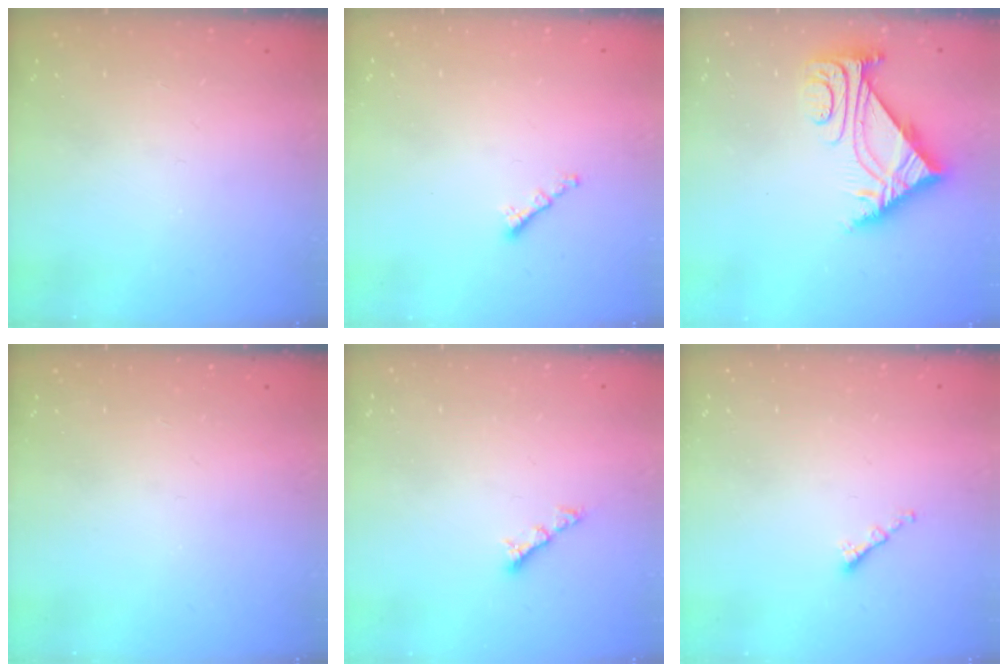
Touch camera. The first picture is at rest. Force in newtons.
{"total": 1.2, "press": 1.1, "slide": 0.5}
{"total": 7.3, "press": 7.2, "slide": 1.2}
{"total": 0.0}
{"total": 3.6, "press": 3.6, "slide": 0.2}
{"total": 1.4, "press": 1.2, "slide": 0.6}